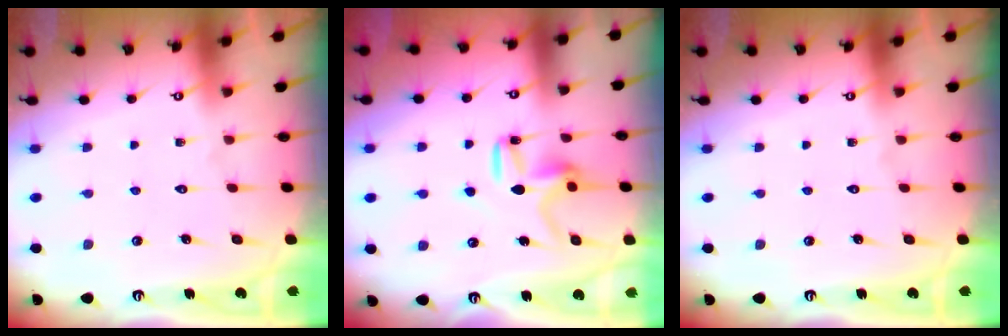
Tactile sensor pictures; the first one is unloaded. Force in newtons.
{"total": 9.0, "press": 9.0, "slide": 0.7}
{"total": 0.0}